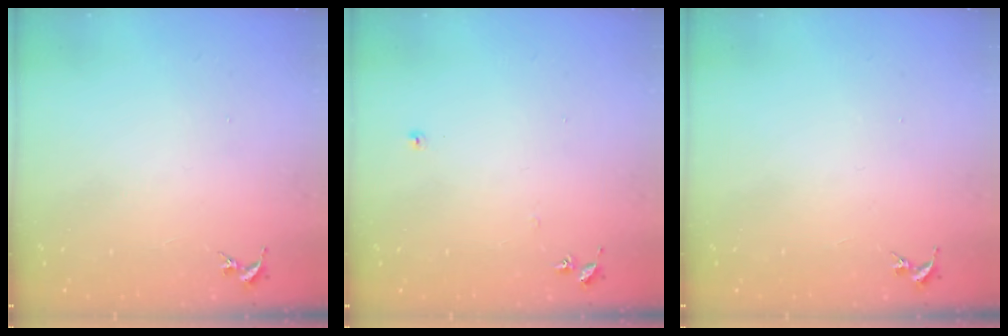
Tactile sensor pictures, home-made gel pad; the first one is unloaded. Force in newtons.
{"total": 5.6, "press": 5.6, "slide": 0.7}
{"total": 0.0}